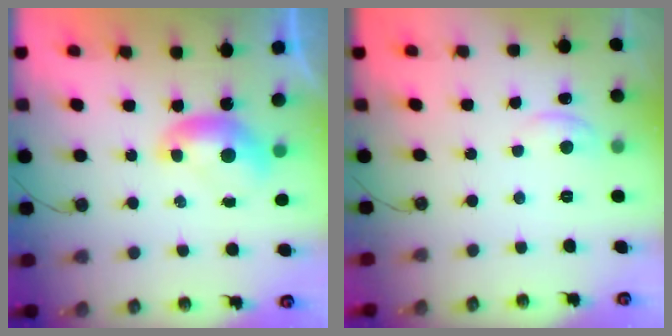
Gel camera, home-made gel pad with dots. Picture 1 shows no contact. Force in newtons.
{"total": 0.0}